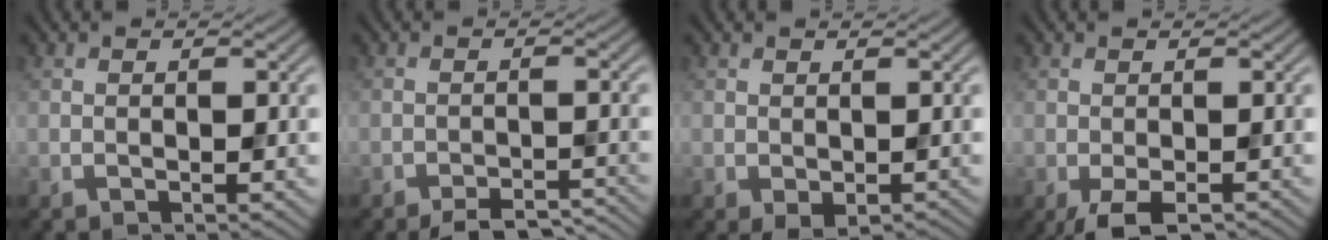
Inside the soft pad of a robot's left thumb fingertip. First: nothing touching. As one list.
[{"total": 5.1, "force": [-4.4, 1.1, 2.3], "torque": [-0.041, 0.001, -0.066]}, {"total": 2.1, "force": [-1.0, 1.1, 1.5], "torque": [-0.030, -0.010, -0.013]}, {"total": 4.4, "force": [-2.7, 2.1, 2.8], "torque": [-0.050, -0.010, -0.045]}]